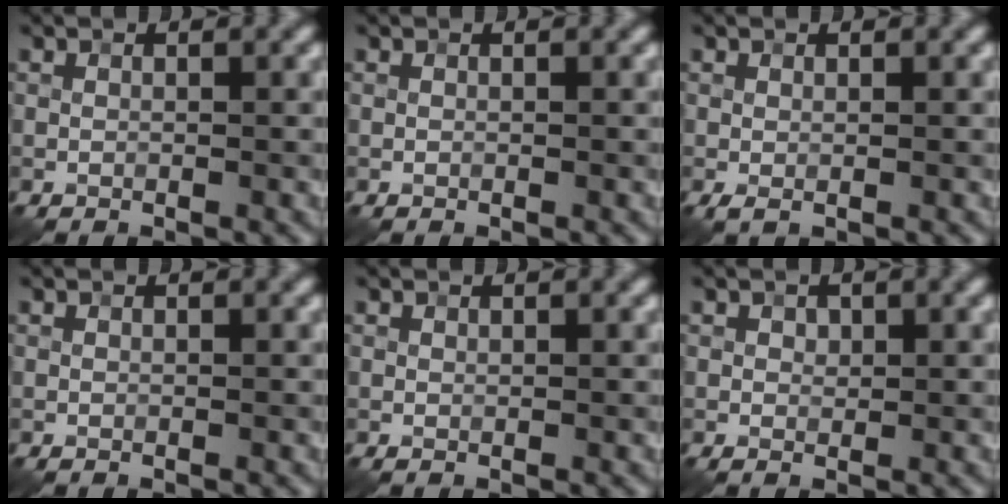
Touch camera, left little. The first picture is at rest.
{"total": 0.0}
{"total": 0.7, "force": [-0.2, 0.3, 0.6], "torque": [-0.013, -0.003, -0.002]}
{"total": 0.0}
{"total": 0.0}
{"total": 0.9, "force": [0.3, 0.8, 0.5], "torque": [-0.006, -0.001, 0.003]}